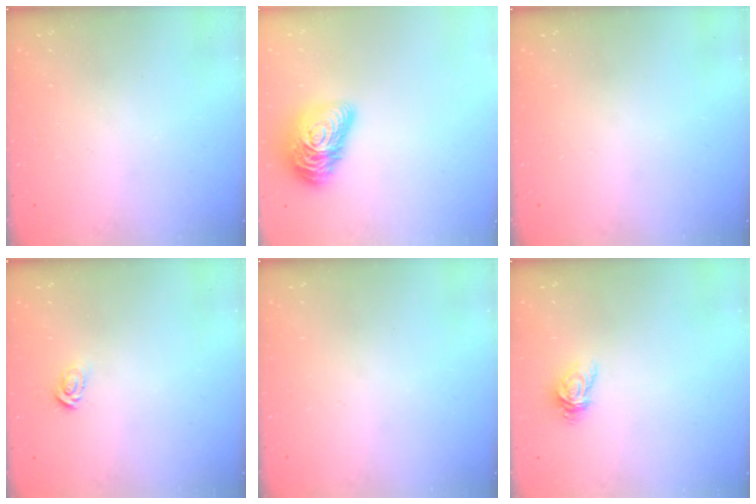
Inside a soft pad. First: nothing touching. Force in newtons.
{"total": 16.6, "press": 16.6, "slide": 0.9}
{"total": 0.0}
{"total": 2.9, "press": 2.9, "slide": 0.2}
{"total": 0.0}
{"total": 3.8, "press": 3.8, "slide": 0.4}